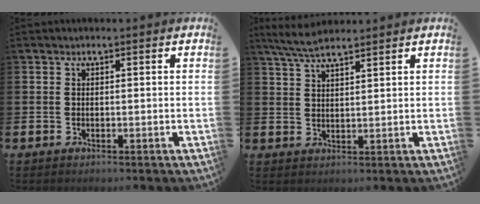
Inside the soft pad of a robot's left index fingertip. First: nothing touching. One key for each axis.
{"total": 4.8, "fx": 4.3, "fy": 0.8, "fz": 2.0, "tx": -0.045, "ty": -0.013, "tz": 0.078}